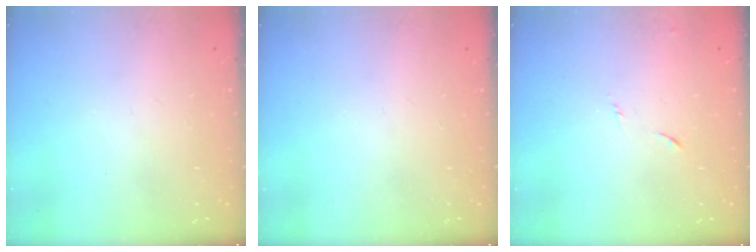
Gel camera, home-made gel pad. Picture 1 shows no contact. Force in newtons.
{"total": 0.0}
{"total": 5.9, "press": 5.9, "slide": 0.6}